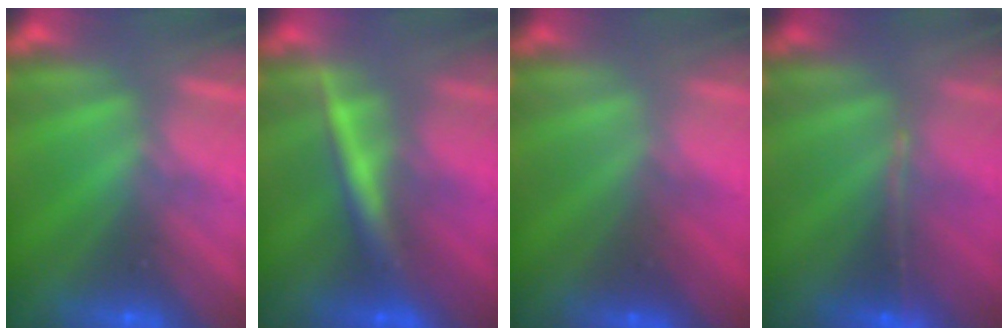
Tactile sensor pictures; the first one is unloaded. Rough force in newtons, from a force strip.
{"total": 2.4}
{"total": 1.5}
{"total": 1.3}